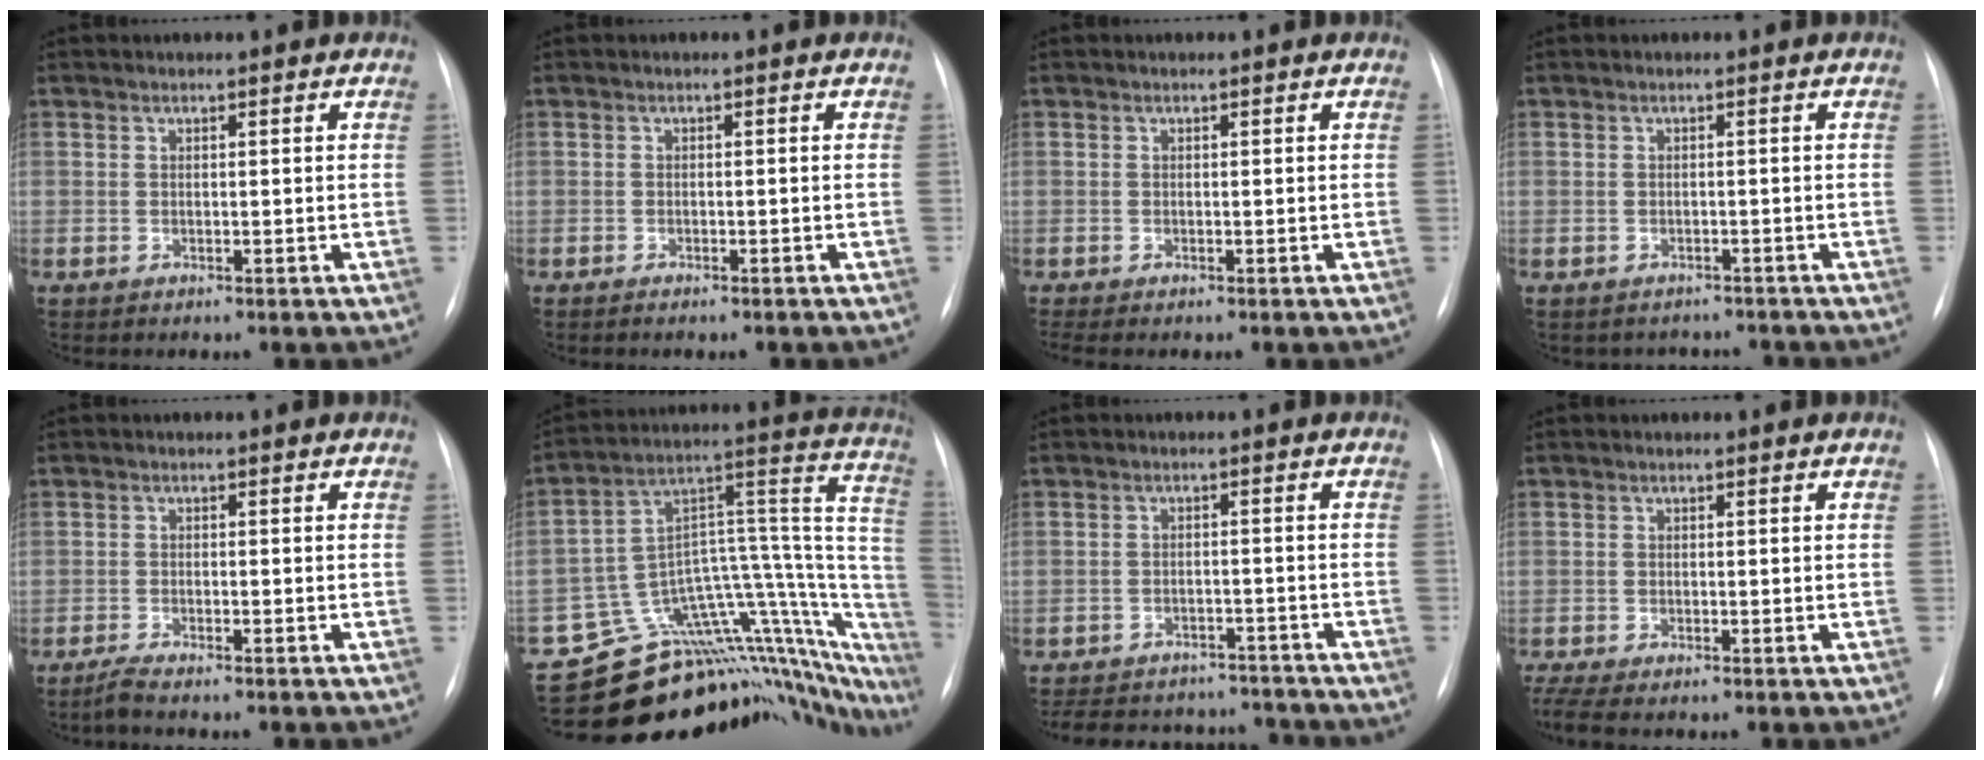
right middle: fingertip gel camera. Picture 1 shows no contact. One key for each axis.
{"total": 1.4, "fx": -1.1, "fy": 0.3, "fz": 0.8, "tx": -0.016, "ty": -0.002, "tz": -0.013}
{"total": 1.2, "fx": -1.0, "fy": 0.1, "fz": 0.7, "tx": -0.006, "ty": -0.003, "tz": -0.012}
{"total": 3.3, "fx": -2.8, "fy": 1.7, "fz": -0.4, "tx": 0.003, "ty": 0.015, "tz": -0.038}
{"total": 2.4, "fx": -2.1, "fy": 0.0, "fz": 1.2, "tx": -0.031, "ty": -0.006, "tz": -0.035}
{"total": 26.5, "fx": -24.1, "fy": 6.9, "fz": 8.7, "tx": -0.019, "ty": 0.075, "tz": -0.330}
{"total": 15.7, "fx": -14.1, "fy": 5.6, "fz": 4.3, "tx": -0.100, "ty": 0.012, "tz": -0.183}
{"total": 3.9, "fx": -3.1, "fy": 0.8, "fz": 2.3, "tx": -0.053, "ty": -0.004, "tz": -0.054}